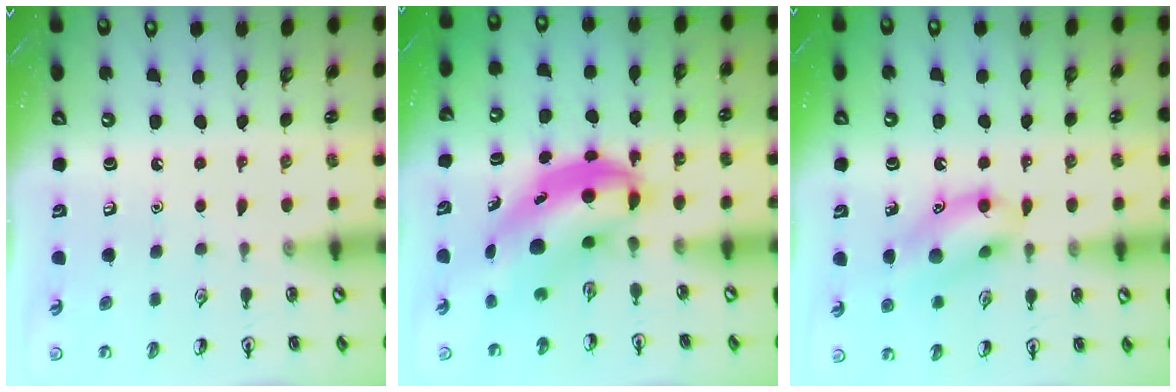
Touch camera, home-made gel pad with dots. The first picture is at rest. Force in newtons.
{"total": 6.5, "press": 6.3, "slide": 1.7}
{"total": 12.8, "press": 12.5, "slide": 2.5}